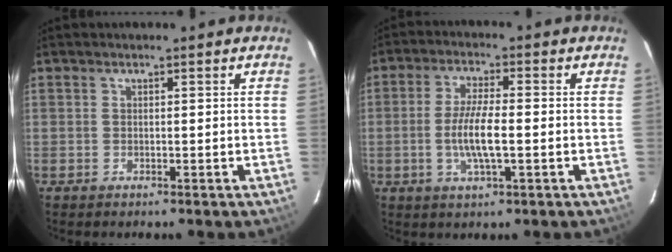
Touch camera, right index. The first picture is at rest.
{"total": 7.3, "force": [-1.3, 1.6, 7.0], "torque": [-0.138, -0.004, -0.025]}